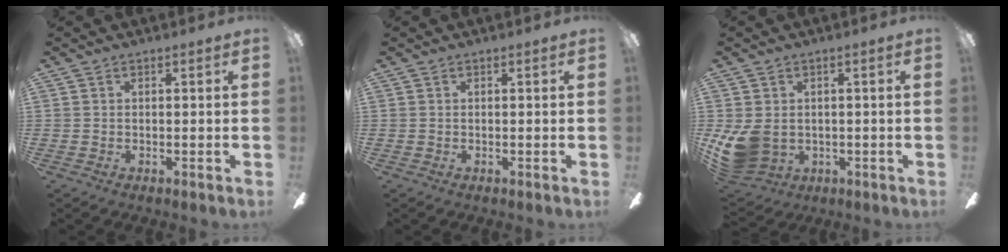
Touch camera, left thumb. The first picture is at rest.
{"total": 0.0}
{"total": 9.5, "force": [-1.2, 7.6, 5.6], "torque": [-0.133, 0.004, -0.018]}